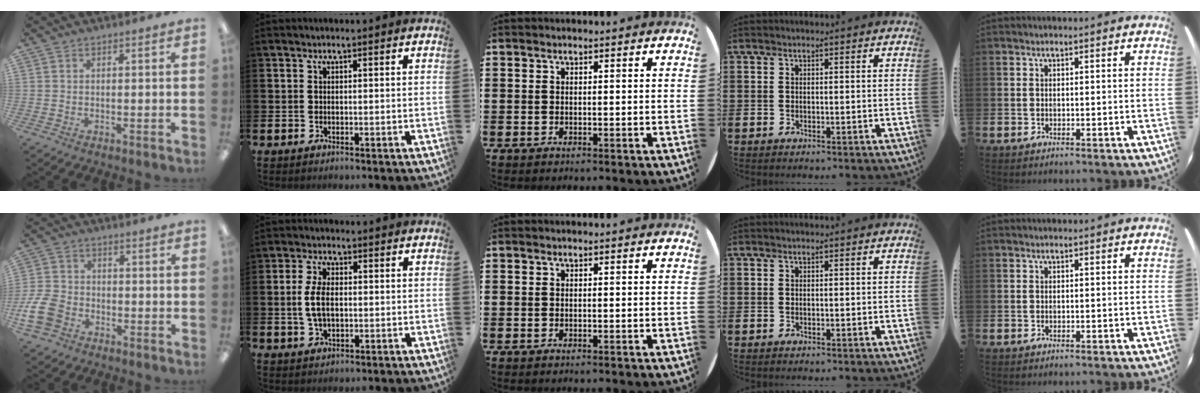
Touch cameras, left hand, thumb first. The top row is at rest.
{"thumb": {"total": 8.4, "force": [-3.7, 6.1, 4.5], "torque": [-0.105, 0.020, -0.067]}, "index": {"total": 4.8, "force": [0.4, 2.4, 4.1], "torque": [-0.081, 0.004, 0.002]}}